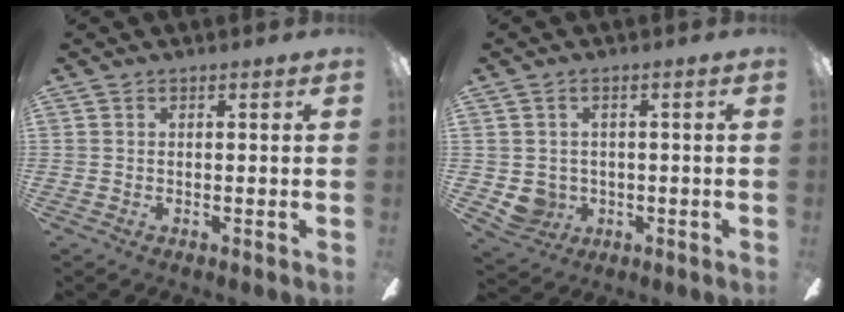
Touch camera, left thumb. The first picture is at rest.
{"total": 4.4, "force": [0.0, 4.2, 1.4], "torque": [-0.055, 0.001, -0.001]}